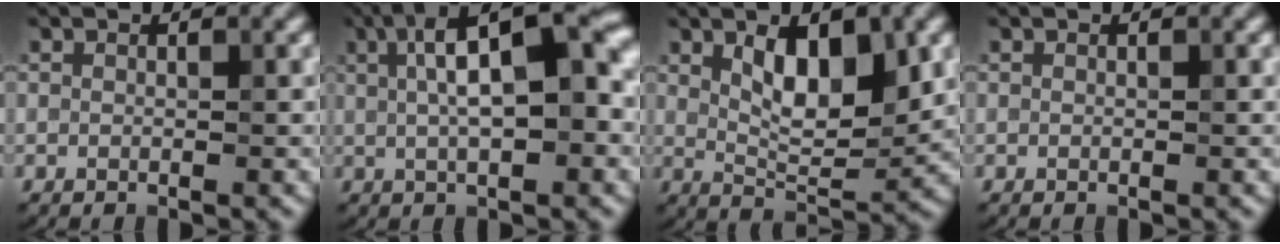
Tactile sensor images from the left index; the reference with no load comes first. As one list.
[{"total": 9.8, "force": [1.9, 3.2, 9.1], "torque": [-0.135, 0.020, 0.024]}, {"total": 6.2, "force": [1.9, 2.6, 5.3], "torque": [-0.083, 0.000, 0.032]}, {"total": 0.0}]